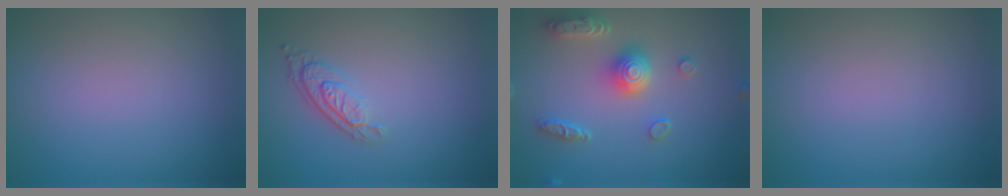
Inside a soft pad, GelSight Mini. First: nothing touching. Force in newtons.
{"total": 2.9, "press": 2.2, "slide": 1.9}
{"total": 5.0, "press": 4.1, "slide": 2.8}
{"total": 0.0}